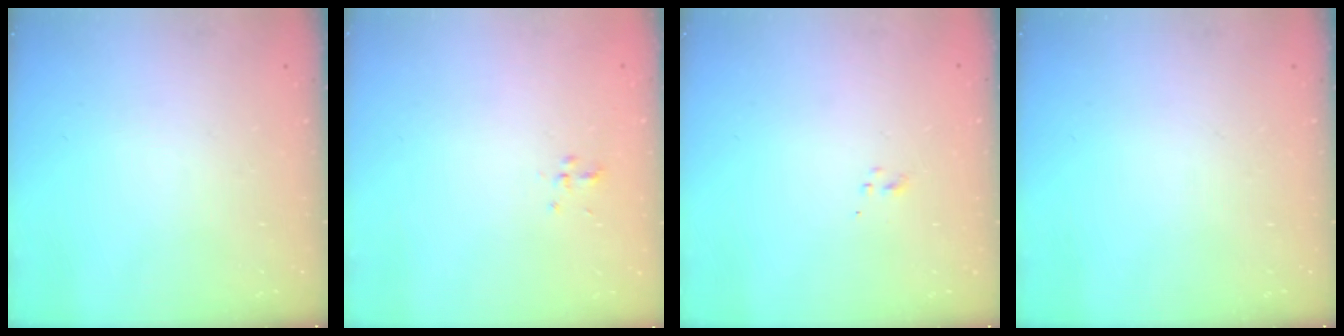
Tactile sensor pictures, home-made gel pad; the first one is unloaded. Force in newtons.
{"total": 2.0, "press": 1.8, "slide": 0.8}
{"total": 0.7, "press": 0.7, "slide": 0.3}
{"total": 0.0}